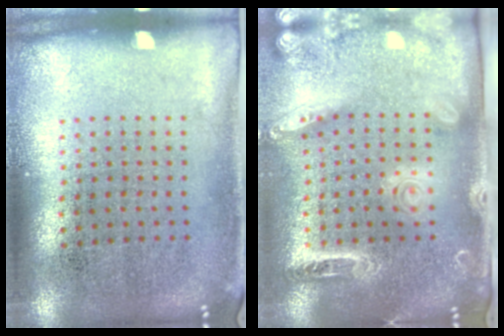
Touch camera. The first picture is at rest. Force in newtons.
{"total": 2.5, "press": 2.0, "slide": 1.6}